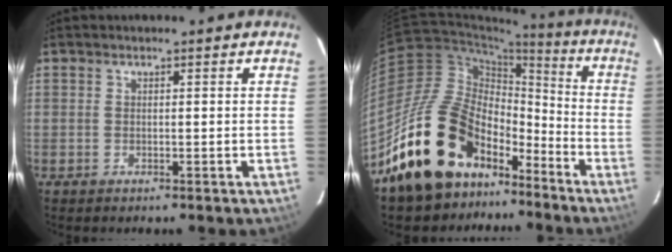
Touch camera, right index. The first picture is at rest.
{"total": 21.2, "force": [-14.4, 12.5, 9.3], "torque": [-0.189, 0.029, -0.225]}